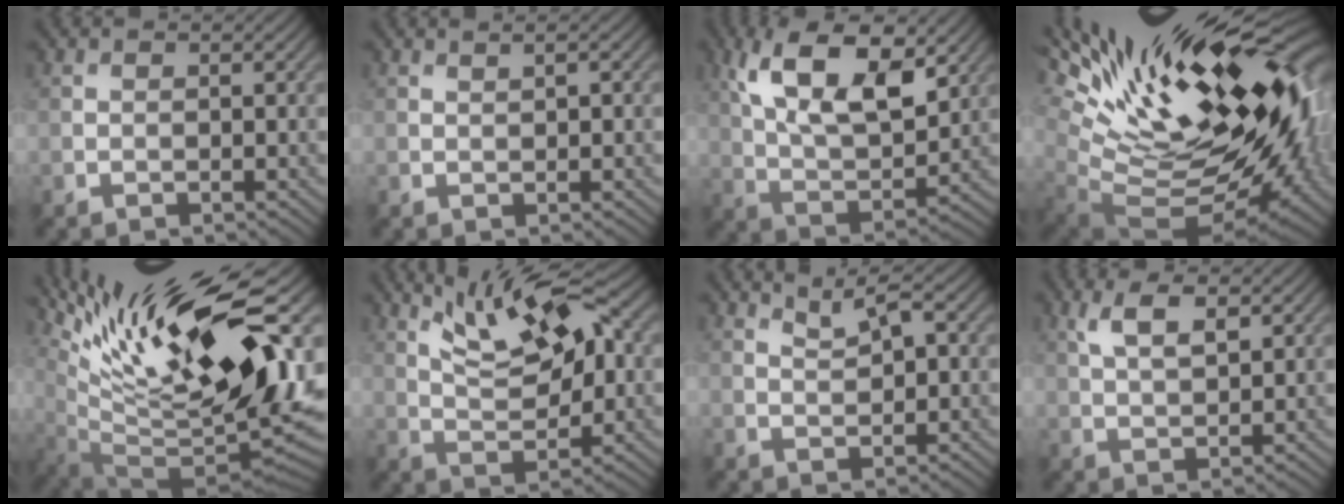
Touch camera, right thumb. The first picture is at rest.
{"total": 1.0, "force": [0.6, 0.1, 0.7], "torque": [-0.015, 0.002, 0.009]}
{"total": 13.4, "force": [6.2, 6.1, 10.2], "torque": [-0.204, -0.002, 0.110]}
{"total": 20.4, "force": [6.6, 7.7, 17.7], "torque": [-0.280, 0.019, 0.114]}
{"total": 18.6, "force": [8.7, 6.2, 15.3], "torque": [-0.274, 0.015, 0.145]}
{"total": 10.4, "force": [4.8, 3.5, 8.5], "torque": [-0.151, 0.016, 0.073]}
{"total": 3.0, "force": [1.9, 0.8, 2.2], "torque": [-0.042, -0.001, 0.038]}
{"total": 4.9, "force": [2.4, 1.9, 3.9], "torque": [-0.088, 0.003, 0.047]}